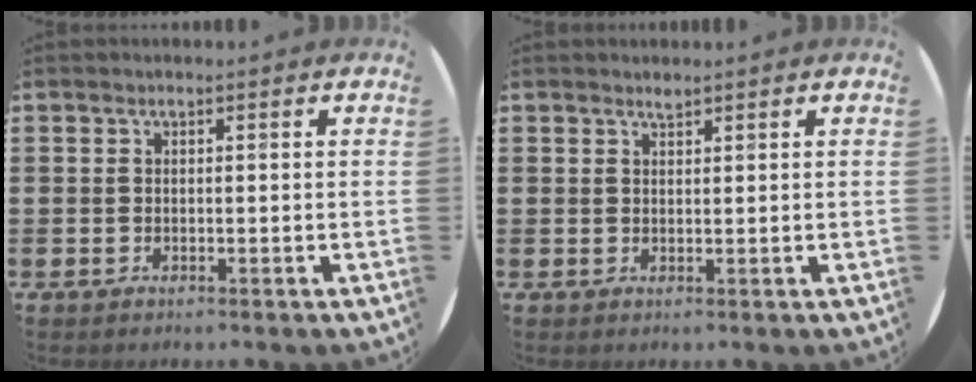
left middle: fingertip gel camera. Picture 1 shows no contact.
{"total": 0.8, "force": [0.8, 0.0, 0.1], "torque": [-0.002, -0.001, 0.016]}